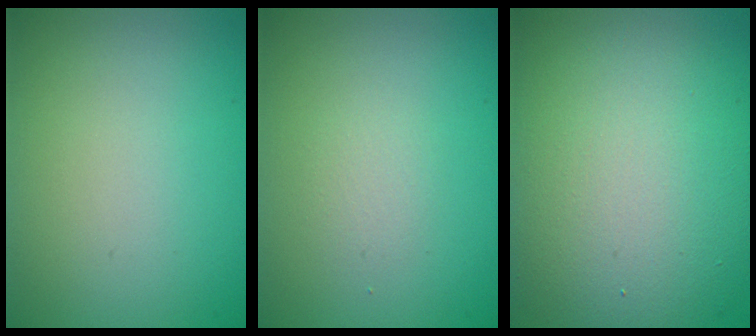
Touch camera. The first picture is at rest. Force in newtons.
{"total": 1.1, "press": 1.1, "slide": 0.1}
{"total": 11.3, "press": 11.3, "slide": 0.6}